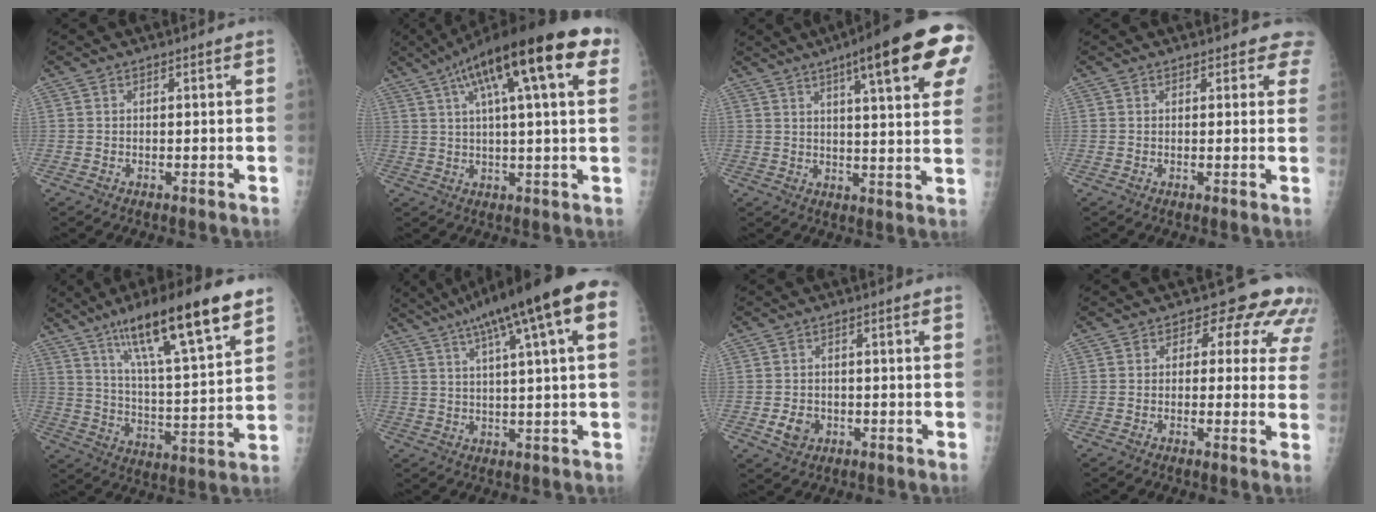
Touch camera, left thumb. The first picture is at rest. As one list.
[{"total": 22.1, "force": [9.5, 5.3, 19.3], "torque": [-0.296, 0.028, 0.142]}, {"total": 19.5, "force": [9.3, 3.5, 16.8], "torque": [-0.216, -0.014, 0.120]}, {"total": 3.5, "force": [3.0, 1.8, 0.5], "torque": [0.034, -0.012, 0.016]}, {"total": 21.7, "force": [13.2, 3.9, 16.8], "torque": [-0.259, -0.042, 0.222]}, {"total": 18.4, "force": [8.4, 2.8, 16.1], "torque": [-0.252, 0.024, 0.120]}, {"total": 3.8, "force": [-1.3, 3.1, 1.8], "torque": [-0.020, 0.003, -0.015]}, {"total": 9.5, "force": [4.2, 6.0, 6.0], "torque": [-0.018, -0.007, 0.030]}]